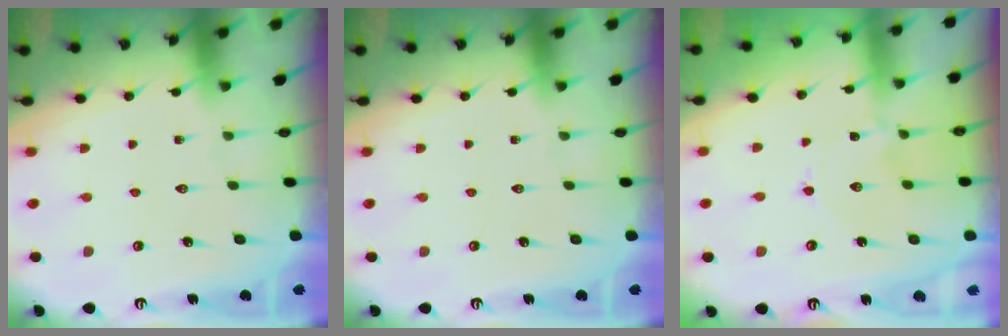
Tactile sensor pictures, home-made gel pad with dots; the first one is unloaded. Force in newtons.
{"total": 0.0}
{"total": 0.0}